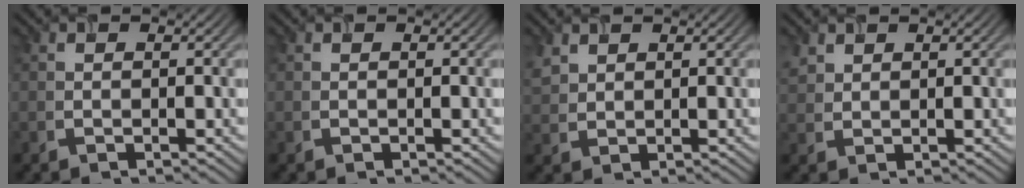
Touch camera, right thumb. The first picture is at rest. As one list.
[{"total": 0.0}, {"total": 2.6, "force": [1.8, 1.6, 1.0], "torque": [-0.033, 0.004, 0.042]}, {"total": 2.1, "force": [1.5, 1.3, 0.7], "torque": [-0.023, 0.004, 0.035]}]